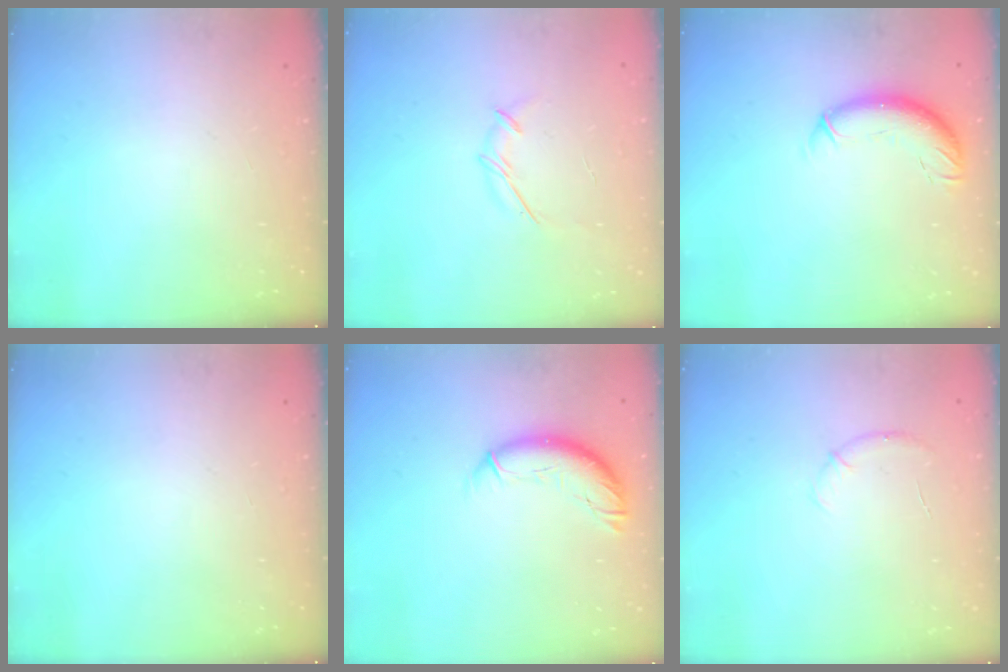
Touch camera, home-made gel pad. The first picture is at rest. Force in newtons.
{"total": 4.1, "press": 4.0, "slide": 0.9}
{"total": 9.2, "press": 9.0, "slide": 1.9}
{"total": 0.0}
{"total": 10.3, "press": 10.2, "slide": 1.2}
{"total": 6.3, "press": 6.0, "slide": 1.8}